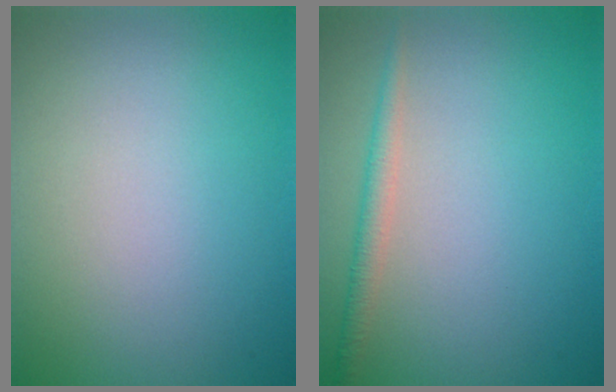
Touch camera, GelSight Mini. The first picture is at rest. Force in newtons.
{"total": 1.7, "press": 1.7, "slide": 0.1}